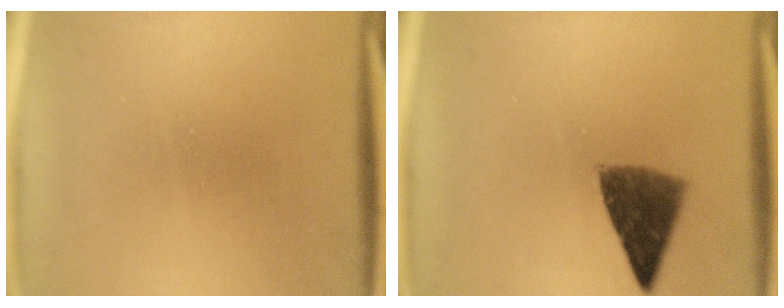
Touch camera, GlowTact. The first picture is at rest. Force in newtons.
{"total": 7.2}